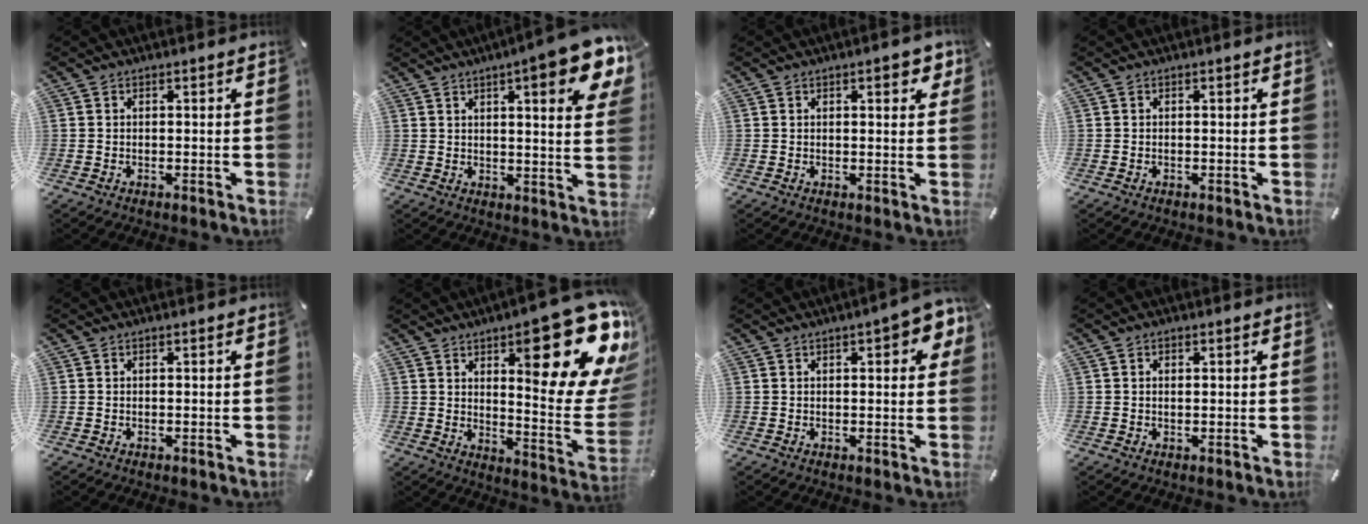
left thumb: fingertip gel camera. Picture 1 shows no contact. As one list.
[{"total": 13.0, "force": [7.2, 2.7, 10.5], "torque": [-0.144, -0.036, 0.111]}, {"total": 4.2, "force": [1.9, 1.6, 3.4], "torque": [-0.040, -0.007, 0.025]}, {"total": 0.0}, {"total": 0.0}, {"total": 27.4, "force": [14.0, 9.9, 21.4], "torque": [-0.269, -0.104, 0.230]}, {"total": 6.4, "force": [2.5, 2.4, 5.4], "torque": [-0.067, -0.008, 0.035]}, {"total": 1.0, "force": [0.2, 0.6, 0.7], "torque": [-0.017, 0.003, 0.003]}]